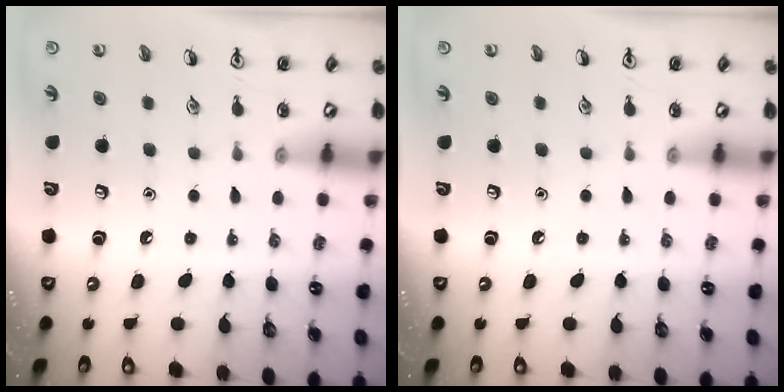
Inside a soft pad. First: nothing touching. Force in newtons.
{"total": 0.0}